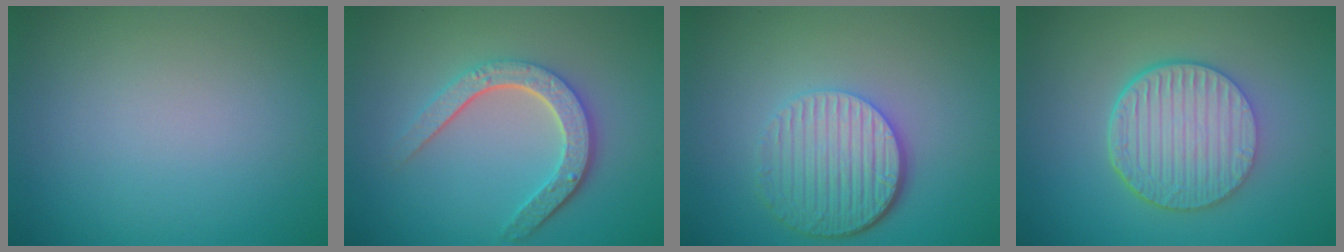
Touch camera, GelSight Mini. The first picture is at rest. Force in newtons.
{"total": 4.7, "press": 3.7, "slide": 3.0}
{"total": 5.9, "press": 4.3, "slide": 4.1}
{"total": 6.6, "press": 4.7, "slide": 4.6}